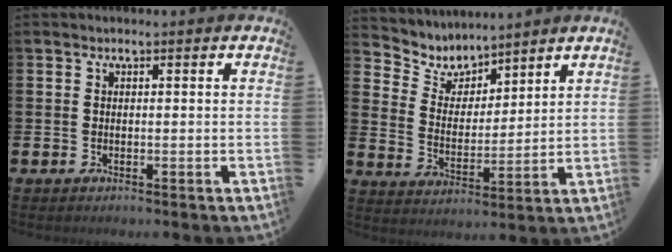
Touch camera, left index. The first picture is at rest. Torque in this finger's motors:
{"motor_torque": [-0.26, -0.11, -0.05, -0.01]}